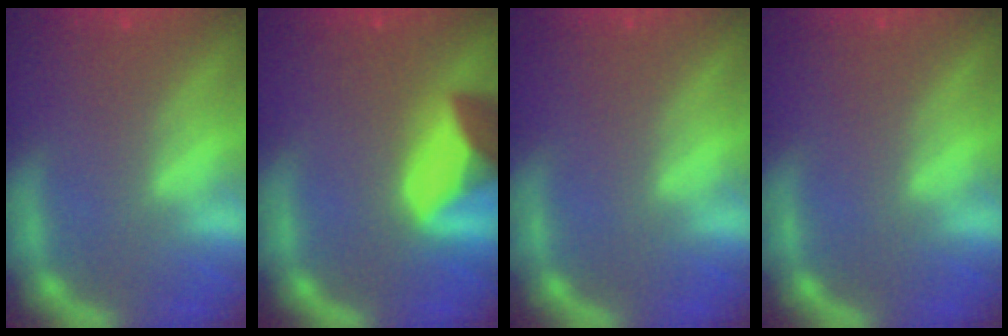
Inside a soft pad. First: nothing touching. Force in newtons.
{"total": 8.9}
{"total": 0.0}
{"total": 0.0}